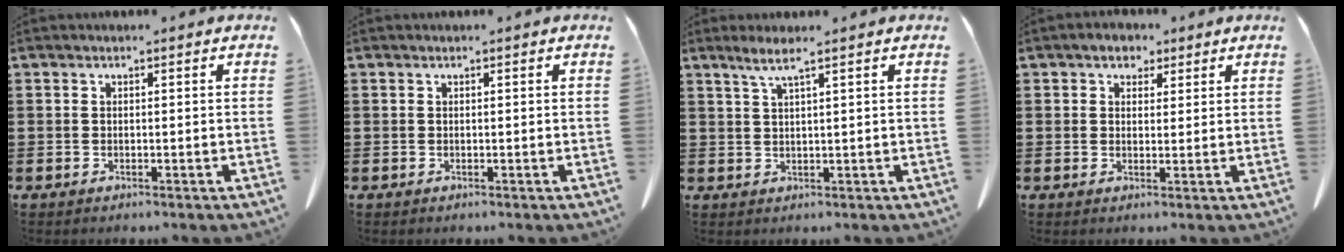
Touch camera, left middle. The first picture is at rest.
{"total": 0.0}
{"total": 2.9, "force": [1.8, -0.4, 2.2], "torque": [-0.047, -0.003, 0.033]}
{"total": 2.8, "force": [2.1, 1.8, 0.6], "torque": [-0.015, 0.007, 0.038]}